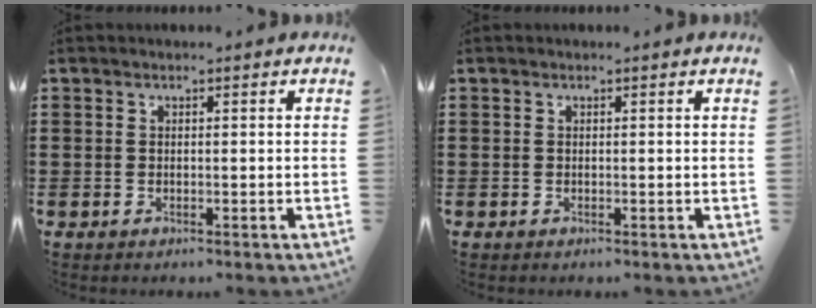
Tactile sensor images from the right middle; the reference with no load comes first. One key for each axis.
{"total": 0.0}